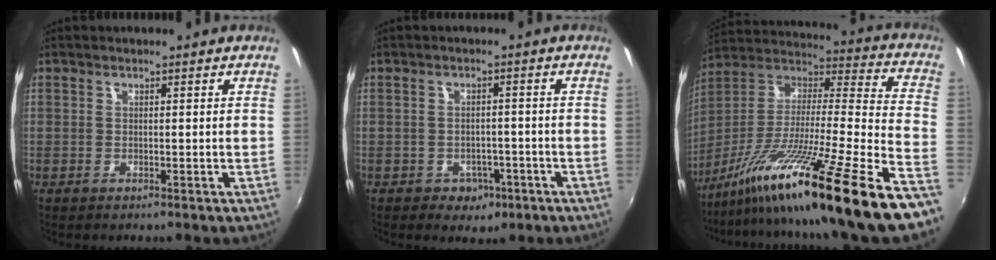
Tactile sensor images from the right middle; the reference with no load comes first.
{"total": 4.9, "force": [-2.5, 3.9, 1.7], "torque": [-0.043, 0.000, -0.025]}
{"total": 28.3, "force": [-19.0, -1.6, 21.0], "torque": [-0.299, -0.051, -0.321]}